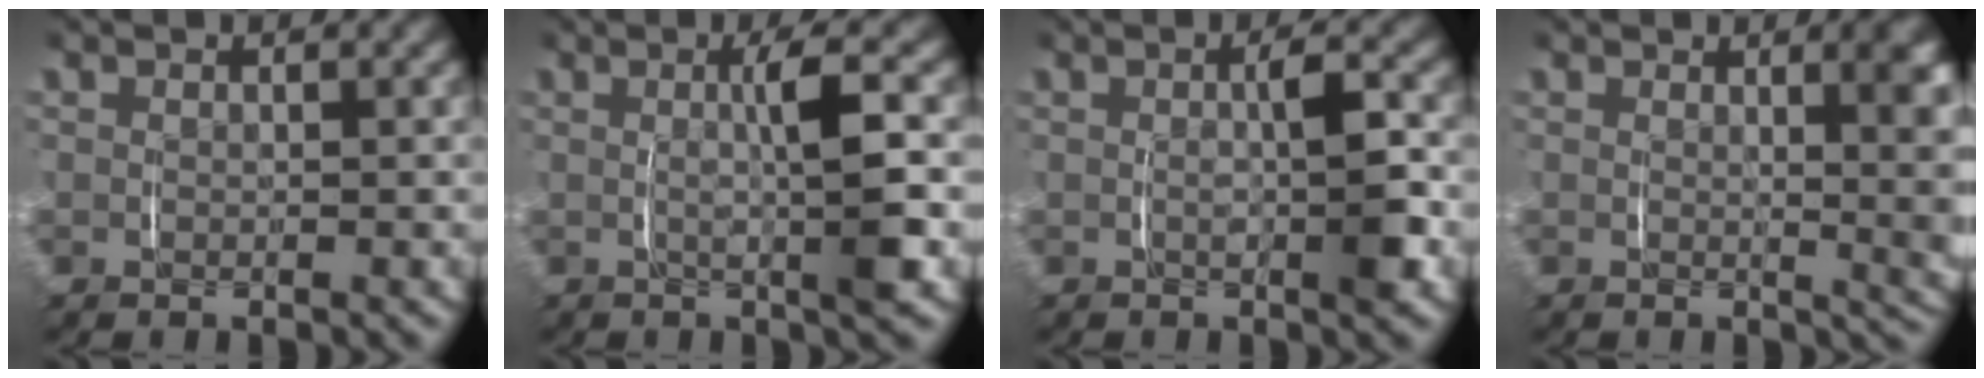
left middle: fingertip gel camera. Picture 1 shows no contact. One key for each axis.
{"total": 4.1, "fx": 0.1, "fy": 0.4, "fz": 4.1, "tx": -0.062, "ty": 0.006, "tz": 0.000}
{"total": 3.4, "fx": -0.3, "fy": 0.9, "fz": 3.3, "tx": -0.045, "ty": 0.004, "tz": -0.006}
{"total": 5.3, "fx": 1.1, "fy": 1.4, "fz": 5.0, "tx": -0.048, "ty": 0.001, "tz": 0.013}